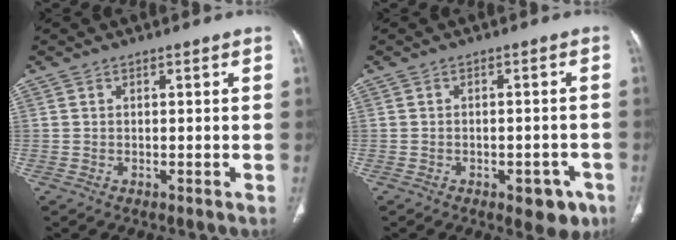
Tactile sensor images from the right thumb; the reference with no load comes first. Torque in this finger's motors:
{"motor_torque": [1.09, 0.32, -0.17, 0.06, 0.15]}